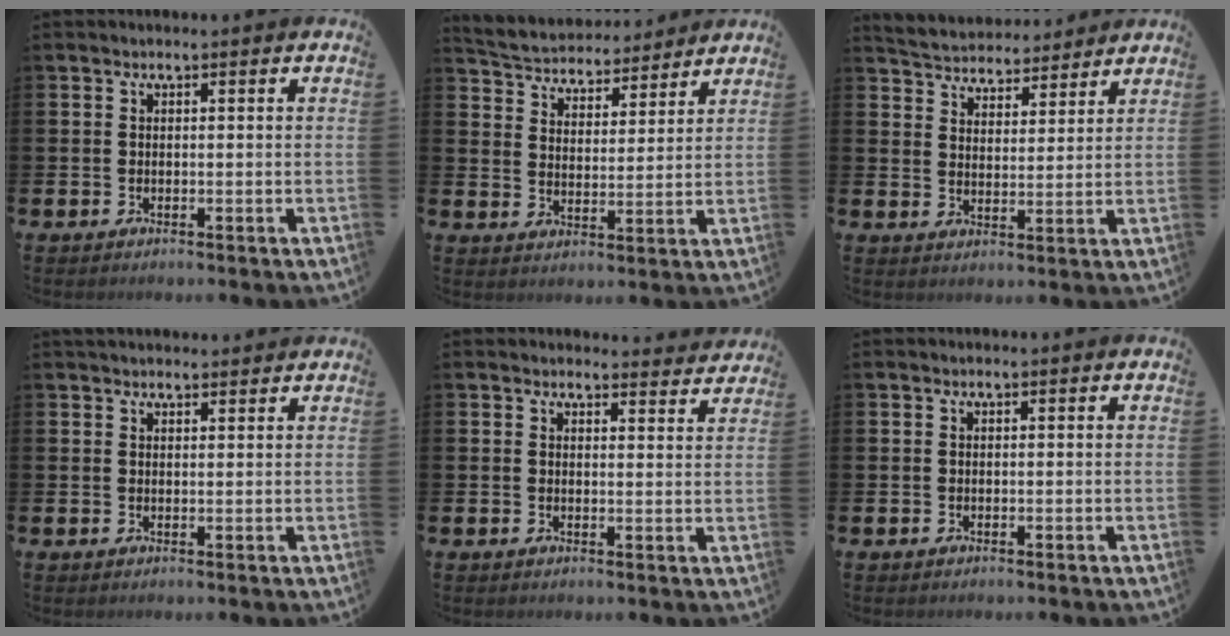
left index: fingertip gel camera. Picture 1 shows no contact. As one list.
[{"total": 4.5, "force": [4.3, 1.3, -0.1], "torque": [-0.028, -0.036, 0.071]}, {"total": 4.8, "force": [4.7, 1.1, -0.4], "torque": [-0.020, -0.029, 0.083]}, {"total": 2.0, "force": [1.9, 0.5, 0.2], "torque": [0.002, -0.006, 0.032]}, {"total": 2.7, "force": [2.6, 0.4, -0.1], "torque": [0.005, -0.017, 0.045]}, {"total": 0.0}]